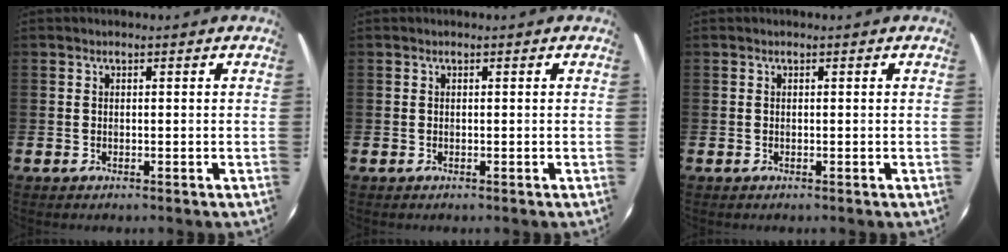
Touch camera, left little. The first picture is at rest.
{"total": 0.0}
{"total": 0.0}